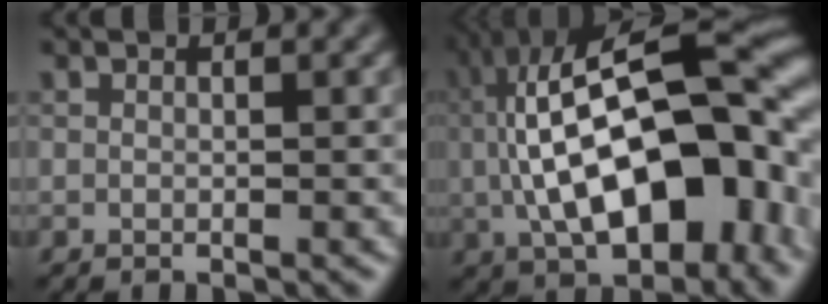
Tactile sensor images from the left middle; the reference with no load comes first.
{"total": 16.4, "force": [-1.4, 7.7, 14.4], "torque": [-0.209, 0.025, -0.030]}